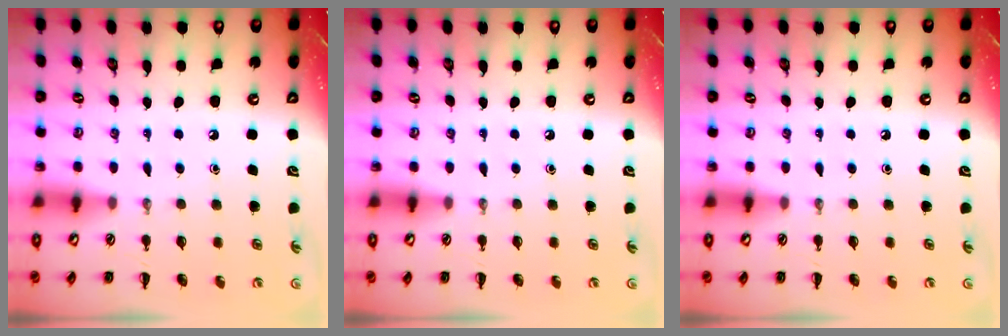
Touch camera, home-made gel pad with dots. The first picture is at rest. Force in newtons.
{"total": 0.0}
{"total": 0.0}